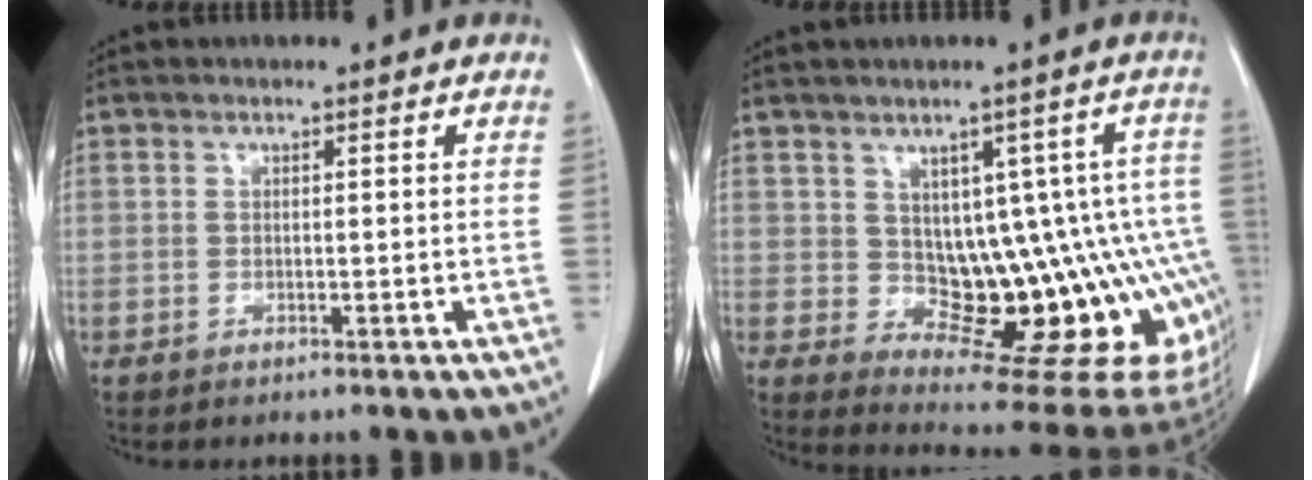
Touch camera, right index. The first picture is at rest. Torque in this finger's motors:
{"motor_torque": [0.60, 0.12, 0.44, 0.03]}